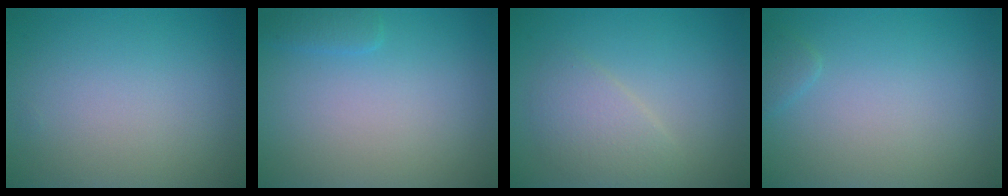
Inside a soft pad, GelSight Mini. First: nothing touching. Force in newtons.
{"total": 1.0, "press": 1.0, "slide": 0.1}
{"total": 2.6, "press": 2.5, "slide": 0.2}
{"total": 0.8, "press": 0.8, "slide": 0.1}